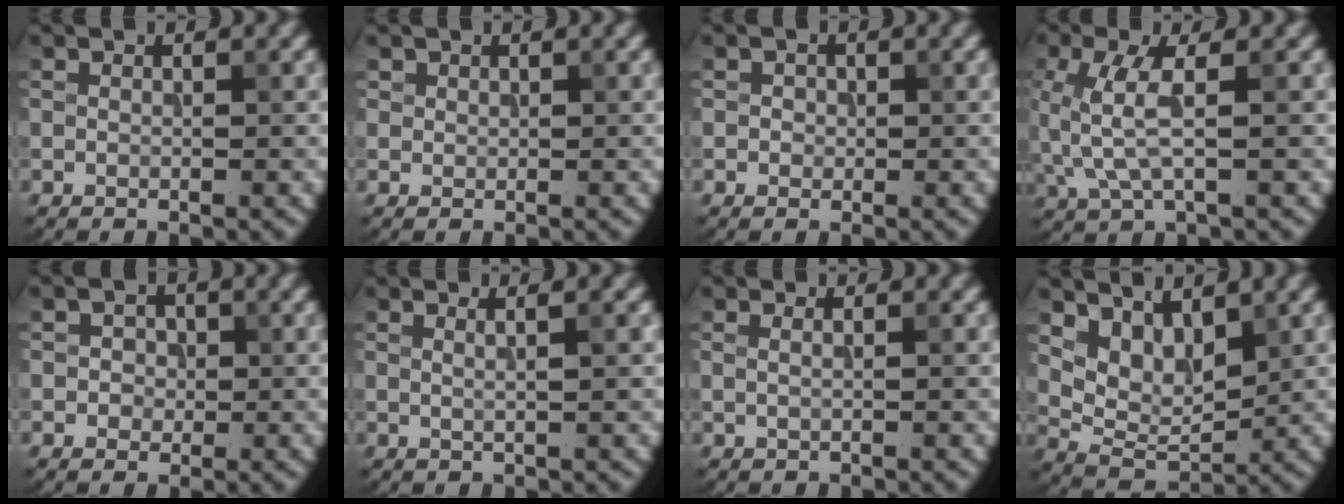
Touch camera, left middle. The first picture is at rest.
{"total": 0.6, "force": [0.4, 0.5, 0.1], "torque": [0.000, -0.003, 0.011]}
{"total": 0.7, "force": [0.0, 0.6, 0.3], "torque": [-0.001, -0.001, 0.001]}
{"total": 3.6, "force": [0.2, 0.8, 3.5], "torque": [-0.095, 0.003, 0.003]}
{"total": 1.5, "force": [-0.1, 1.3, 0.6], "torque": [-0.002, 0.003, -0.007]}
{"total": 1.7, "force": [0.6, 0.2, 1.6], "torque": [-0.021, 0.004, -0.001]}
{"total": 0.7, "force": [0.4, 0.0, 0.6], "torque": [-0.015, -0.003, 0.002]}
{"total": 4.0, "force": [2.5, 1.9, 2.5], "torque": [-0.057, -0.011, 0.047]}